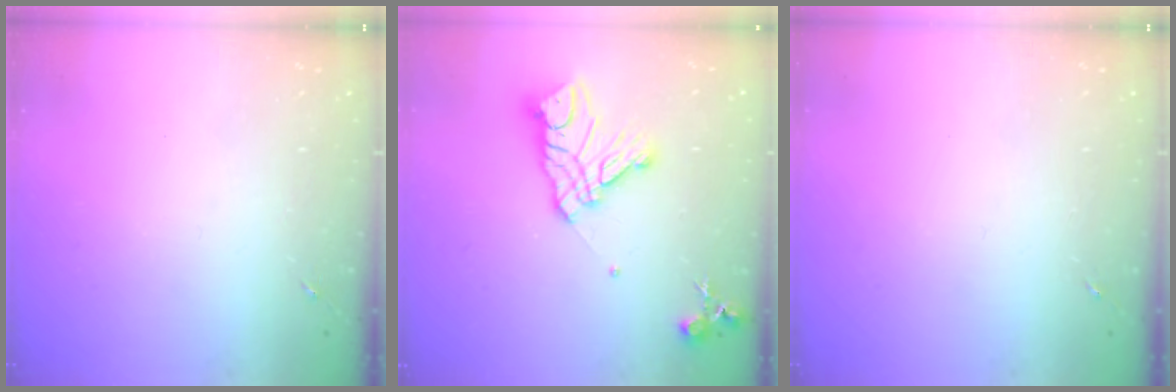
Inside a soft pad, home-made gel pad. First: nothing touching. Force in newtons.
{"total": 15.7, "press": 15.7, "slide": 1.5}
{"total": 0.0}